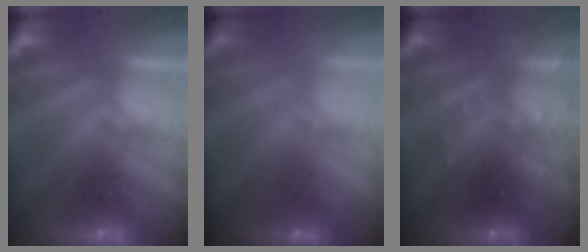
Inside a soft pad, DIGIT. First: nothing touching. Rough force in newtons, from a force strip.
{"total": 1.8}
{"total": 2.9}